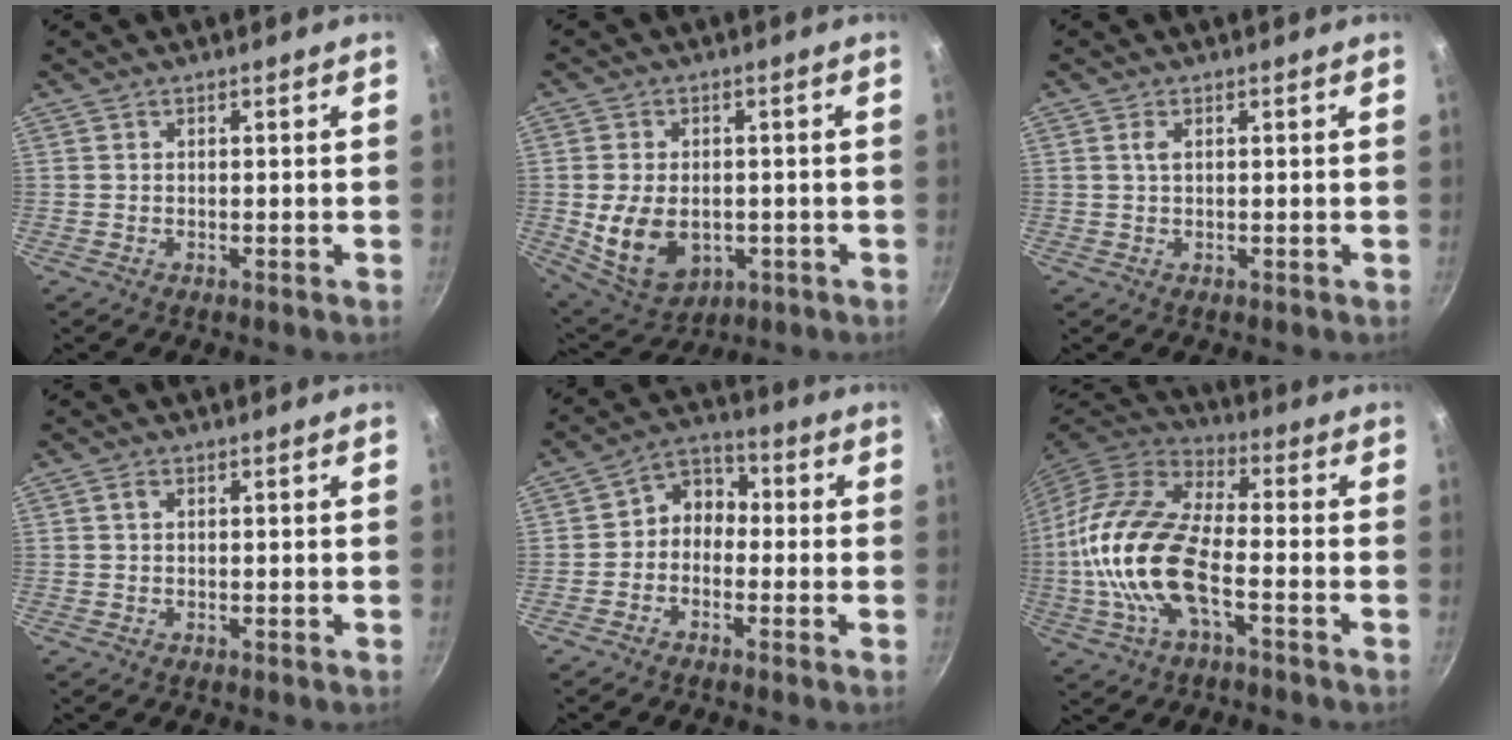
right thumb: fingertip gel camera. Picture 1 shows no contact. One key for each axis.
{"total": 11.9, "fx": -1.7, "fy": 8.3, "fz": 8.3, "tx": -0.133, "ty": -0.006, "tz": -0.008}
{"total": 1.2, "fx": 0.4, "fy": 0.5, "fz": 1.0, "tx": -0.019, "ty": -0.001, "tz": 0.007}
{"total": 1.0, "fx": 0.3, "fy": 0.6, "fz": 0.6, "tx": -0.010, "ty": 0.003, "tz": 0.005}
{"total": 6.1, "fx": -1.2, "fy": 4.9, "fz": 3.3, "tx": -0.023, "ty": 0.033, "tz": -0.041}
{"total": 18.5, "fx": -3.9, "fy": 8.2, "fz": 16.1, "tx": -0.316, "ty": 0.031, "tz": -0.088}